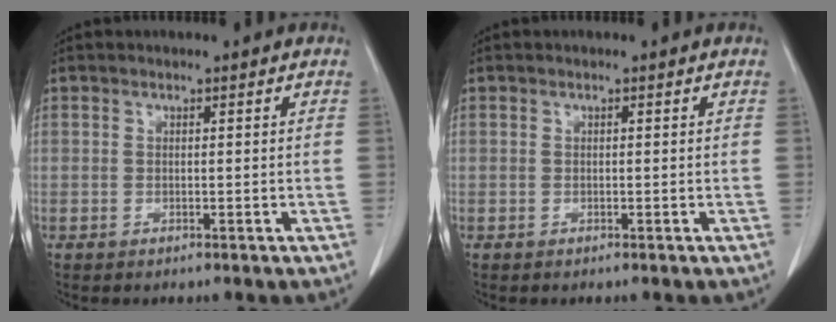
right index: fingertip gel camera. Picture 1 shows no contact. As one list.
[{"total": 0.0}]